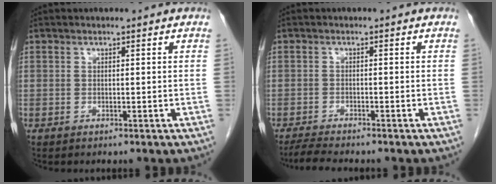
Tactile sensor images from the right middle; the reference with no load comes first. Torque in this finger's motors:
{"motor_torque": [0.32, -0.20, 0.01, 0.00]}